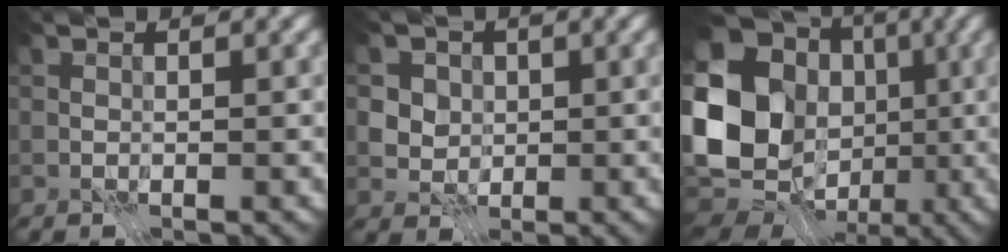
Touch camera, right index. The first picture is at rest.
{"total": 4.1, "force": [1.1, 3.7, 1.6], "torque": [-0.030, 0.004, 0.013]}
{"total": 17.5, "force": [-1.0, 14.4, 9.9], "torque": [-0.206, -0.007, -0.015]}